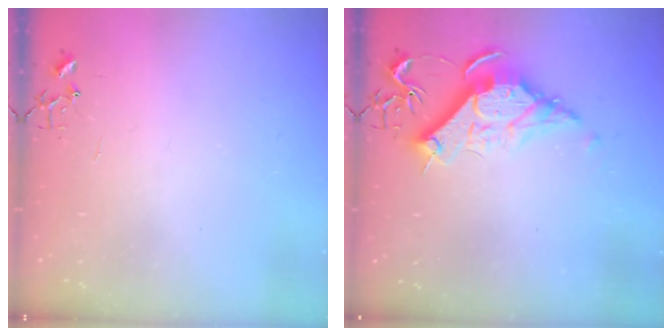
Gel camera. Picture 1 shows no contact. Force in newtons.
{"total": 10.8, "press": 10.8, "slide": 0.3}